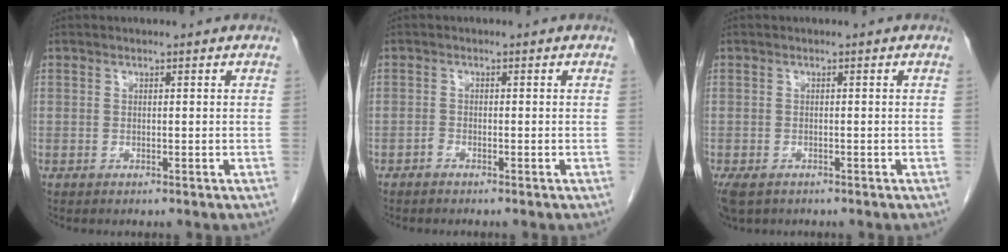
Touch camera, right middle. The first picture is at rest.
{"total": 0.7, "force": [-0.6, 0.2, 0.3], "torque": [-0.006, 0.000, -0.012]}
{"total": 4.4, "force": [-2.9, 2.4, 2.3], "torque": [-0.048, -0.011, -0.046]}